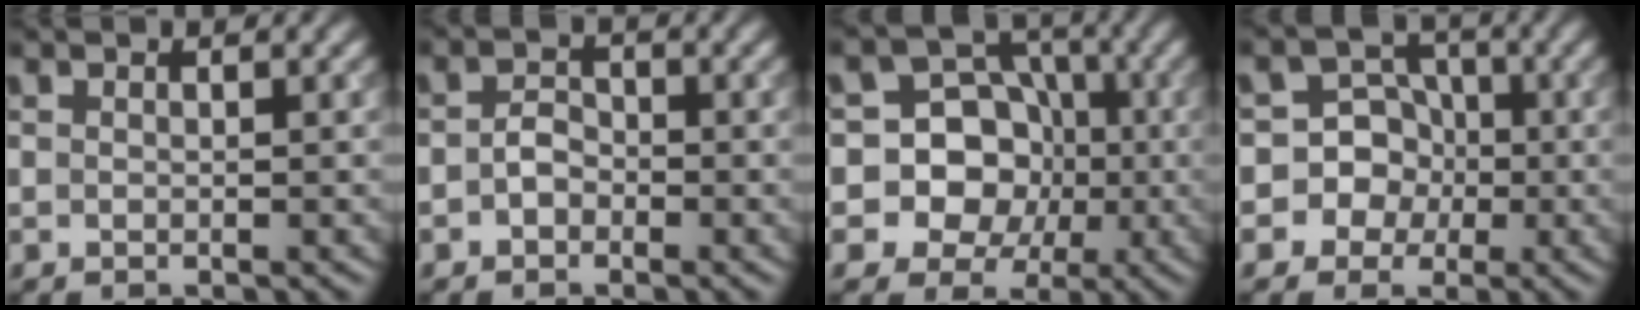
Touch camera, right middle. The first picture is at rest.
{"total": 1.7, "force": [-0.7, 1.3, 1.0], "torque": [-0.019, 0.004, -0.016]}
{"total": 11.7, "force": [-1.8, 10.8, 4.0], "torque": [-0.076, 0.029, -0.057]}
{"total": 8.7, "force": [-2.2, 8.3, 1.5], "torque": [-0.025, 0.018, -0.064]}